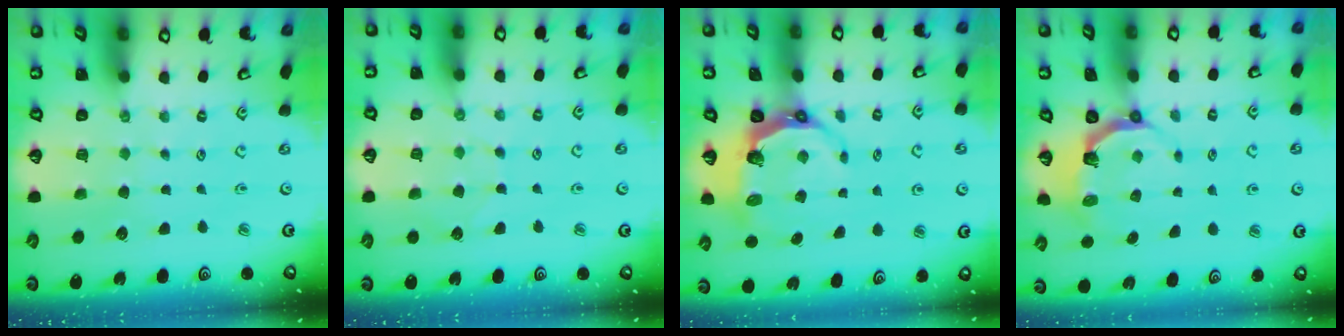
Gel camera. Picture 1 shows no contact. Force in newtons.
{"total": 5.7, "press": 5.7, "slide": 0.5}
{"total": 7.4, "press": 5.9, "slide": 4.6}
{"total": 4.8, "press": 3.2, "slide": 3.6}